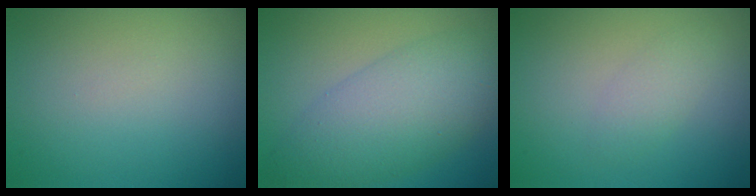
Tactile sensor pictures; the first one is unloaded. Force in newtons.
{"total": 7.3, "press": 7.3, "slide": 0.1}
{"total": 1.5, "press": 1.5, "slide": 0.0}